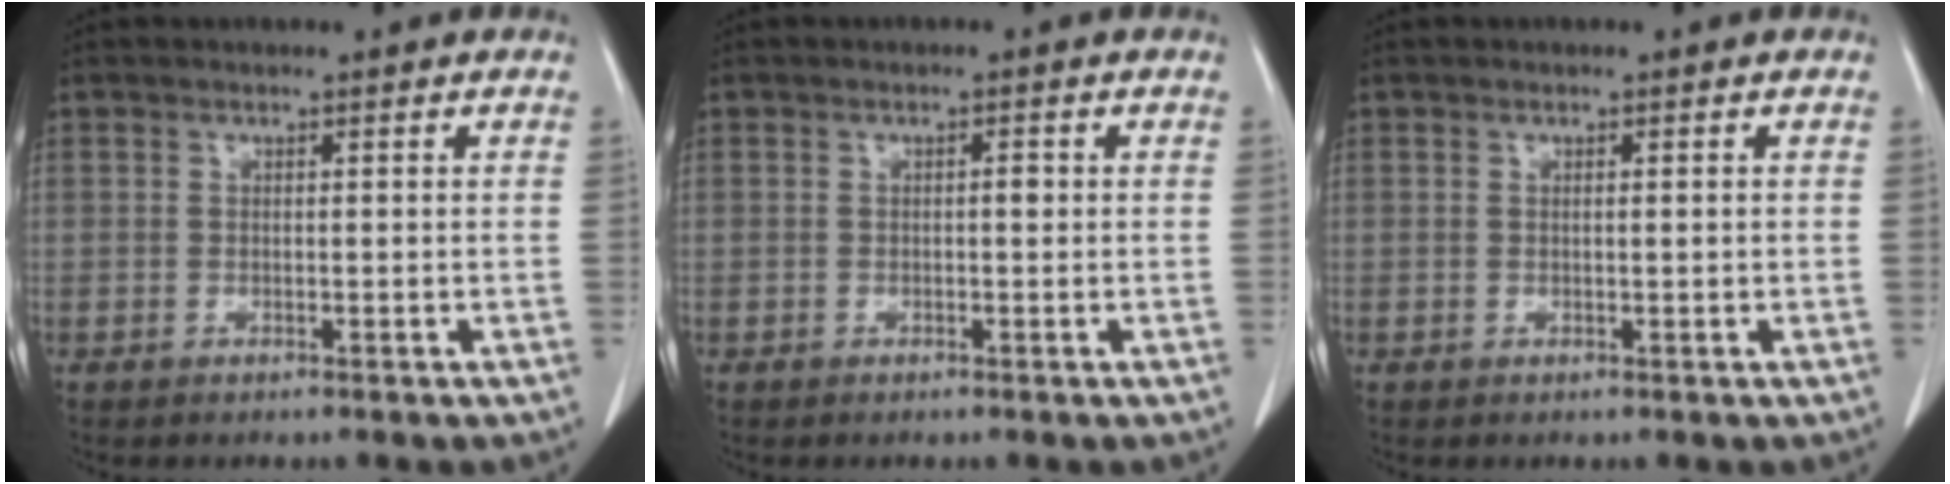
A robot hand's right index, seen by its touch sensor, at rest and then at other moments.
{"total": 1.1, "force": [0.0, 0.4, 1.0], "torque": [-0.013, 0.002, -0.002]}
{"total": 0.9, "force": [0.0, 0.1, 0.9], "torque": [-0.015, -0.002, 0.001]}